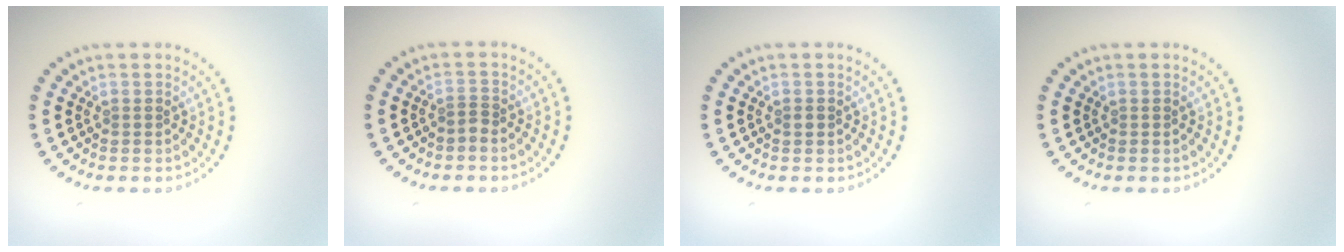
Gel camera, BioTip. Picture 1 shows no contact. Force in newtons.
{"total": 0.6, "press": 0.3, "slide": 0.6}
{"total": 0.7, "press": 0.7, "slide": 0.0}
{"total": 0.0}